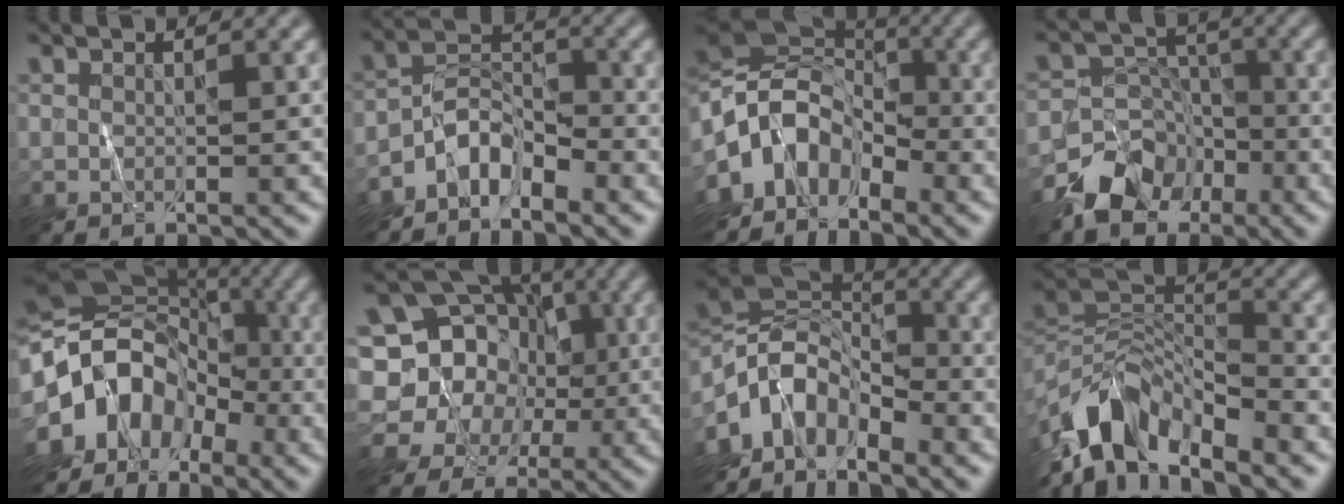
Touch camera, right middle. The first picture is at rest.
{"total": 3.9, "force": [-3.3, 1.4, 1.5], "torque": [-0.023, 0.014, -0.068]}
{"total": 6.5, "force": [-3.8, 4.1, 3.2], "torque": [-0.047, 0.013, -0.089]}
{"total": 6.2, "force": [-4.7, 3.9, 1.1], "torque": [-0.007, 0.004, -0.088]}
{"total": 9.9, "force": [-4.1, 7.5, 5.0], "torque": [-0.086, 0.003, -0.091]}
{"total": 12.0, "force": [0.9, 11.0, 4.8], "torque": [-0.091, 0.048, -0.018]}
{"total": 6.6, "force": [-4.5, 3.4, 3.4], "torque": [-0.052, 0.011, -0.095]}
{"total": 9.7, "force": [-6.6, 4.2, 5.7], "torque": [-0.099, 0.007, -0.133]}